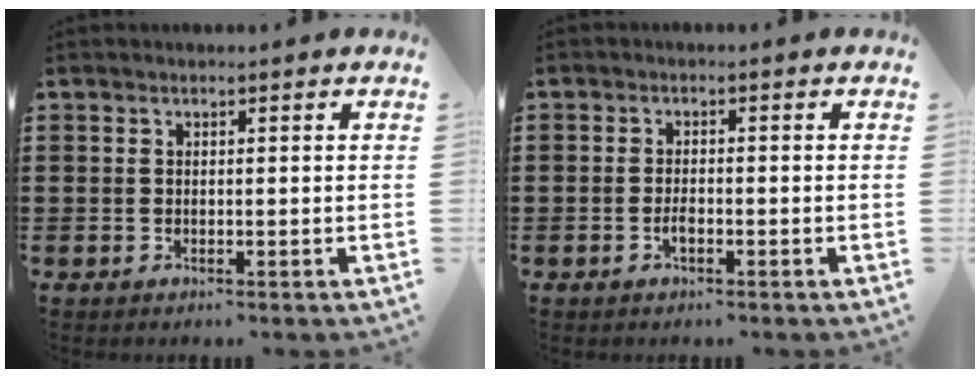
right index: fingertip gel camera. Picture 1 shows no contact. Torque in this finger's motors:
{"motor_torque": [0.95, 1.19, 0.30, 0.02]}